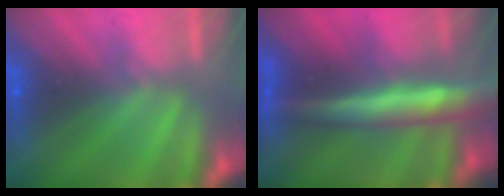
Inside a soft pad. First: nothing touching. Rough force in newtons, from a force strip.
{"total": 7.0}